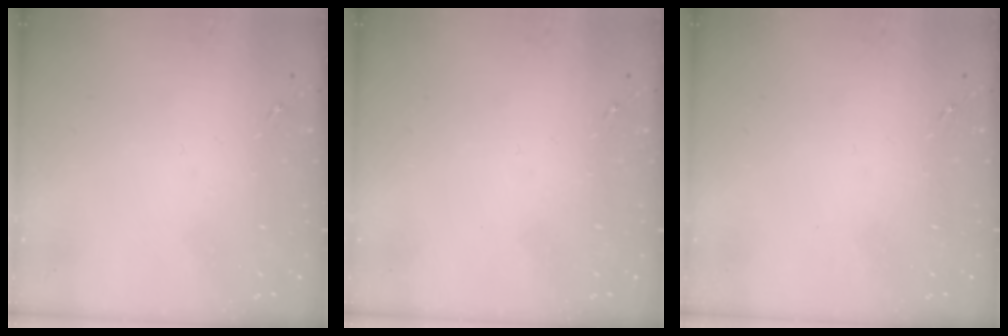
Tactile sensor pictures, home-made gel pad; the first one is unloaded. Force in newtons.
{"total": 0.0}
{"total": 0.0}